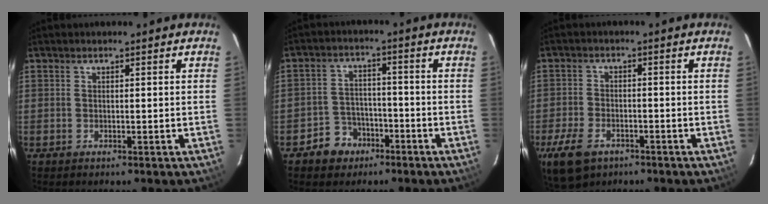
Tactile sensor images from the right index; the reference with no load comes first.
{"total": 6.6, "force": [-4.0, 5.1, 1.0], "torque": [-0.036, 0.024, -0.055]}
{"total": 9.8, "force": [-5.9, 5.8, 5.4], "torque": [-0.139, -0.014, -0.104]}